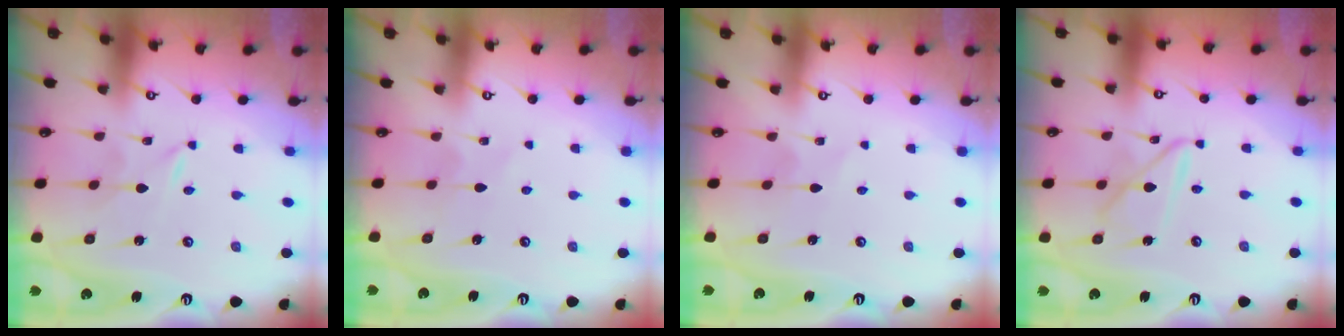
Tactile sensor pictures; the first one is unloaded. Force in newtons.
{"total": 4.2, "press": 4.1, "slide": 0.6}
{"total": 4.3, "press": 4.2, "slide": 0.5}
{"total": 8.5, "press": 8.5, "slide": 0.8}